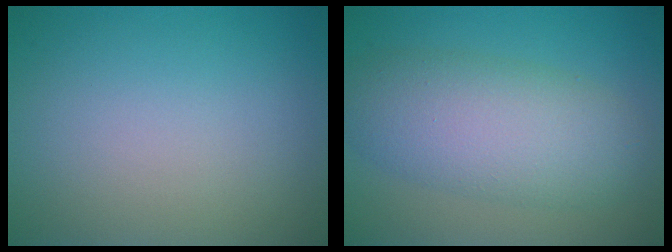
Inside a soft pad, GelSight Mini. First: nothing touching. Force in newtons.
{"total": 7.2, "press": 7.2, "slide": 0.2}